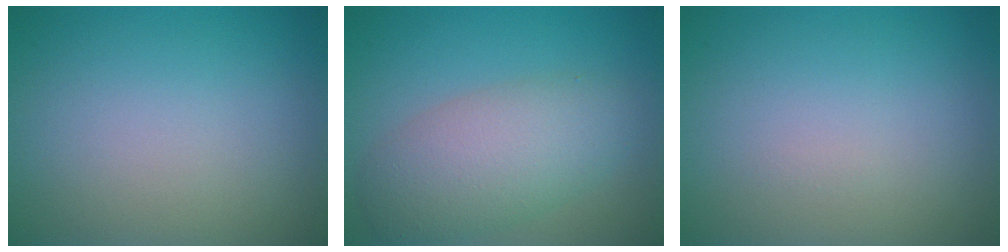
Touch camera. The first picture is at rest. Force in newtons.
{"total": 5.8, "press": 5.8, "slide": 0.2}
{"total": 0.0}